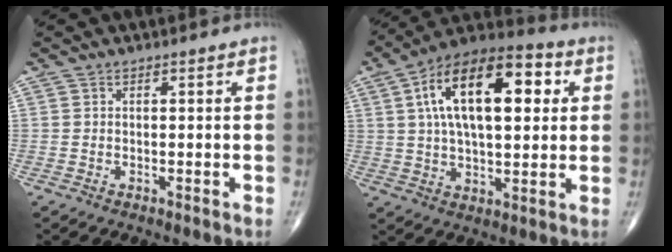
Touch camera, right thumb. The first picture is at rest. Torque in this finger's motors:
{"motor_torque": [0.64, 4.37, 2.02, 0.74, 0.60]}